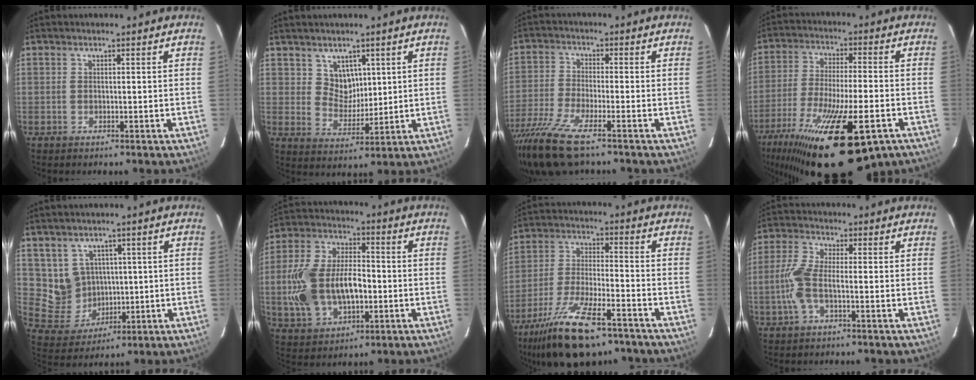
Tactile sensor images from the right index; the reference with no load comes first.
{"total": 5.4, "force": [2.8, 4.4, 1.5], "torque": [-0.018, 0.003, 0.060]}
{"total": 12.5, "force": [-9.2, 1.9, 8.1], "torque": [-0.187, -0.043, -0.180]}
{"total": 27.4, "force": [-16.9, 8.5, 19.9], "torque": [-0.374, -0.069, -0.266]}
{"total": 7.9, "force": [2.3, 7.3, 1.7], "torque": [-0.047, 0.005, 0.066]}
{"total": 17.6, "force": [-2.5, 10.7, 13.8], "torque": [-0.304, 0.008, -0.033]}
{"total": 18.1, "force": [-12.9, 5.7, 11.3], "torque": [-0.229, -0.034, -0.223]}
{"total": 6.4, "force": [-1.6, 1.8, 5.9], "torque": [-0.137, 0.003, -0.033]}